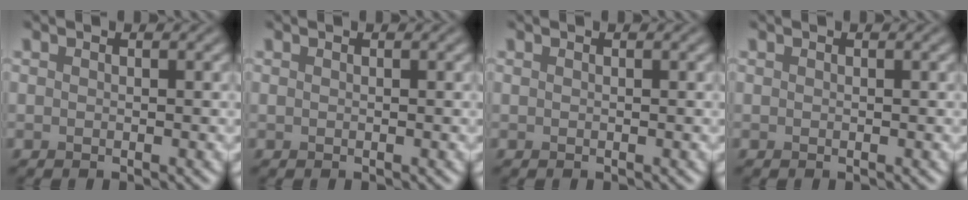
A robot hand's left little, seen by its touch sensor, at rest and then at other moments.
{"total": 0.0}
{"total": 0.0}
{"total": 0.0}